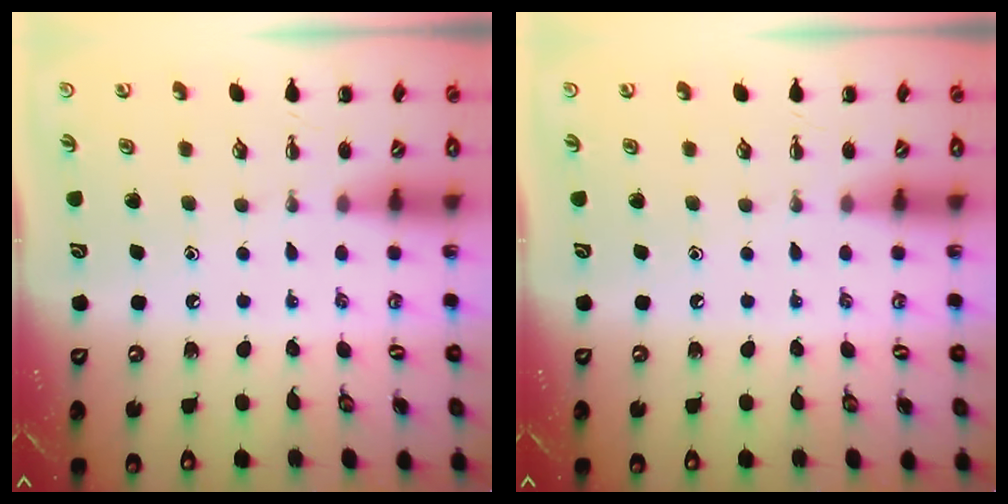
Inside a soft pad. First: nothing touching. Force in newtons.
{"total": 0.0}